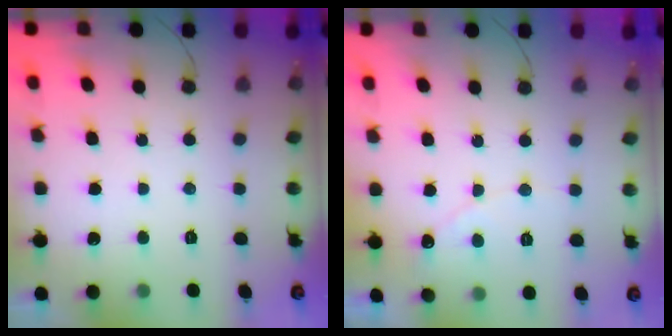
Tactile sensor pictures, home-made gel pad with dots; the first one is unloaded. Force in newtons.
{"total": 3.8, "press": 3.8, "slide": 0.2}